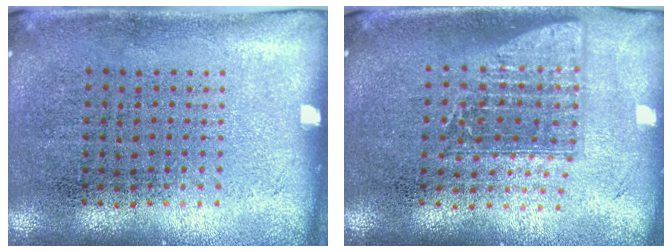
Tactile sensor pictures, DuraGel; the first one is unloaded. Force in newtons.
{"total": 1.6, "press": 1.2, "slide": 1.0}